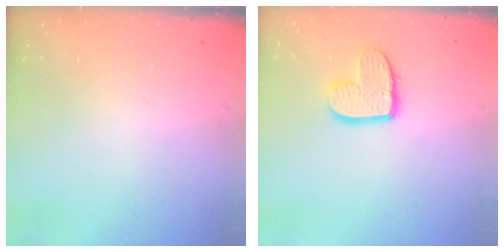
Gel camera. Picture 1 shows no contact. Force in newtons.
{"total": 10.9, "press": 10.8, "slide": 0.7}